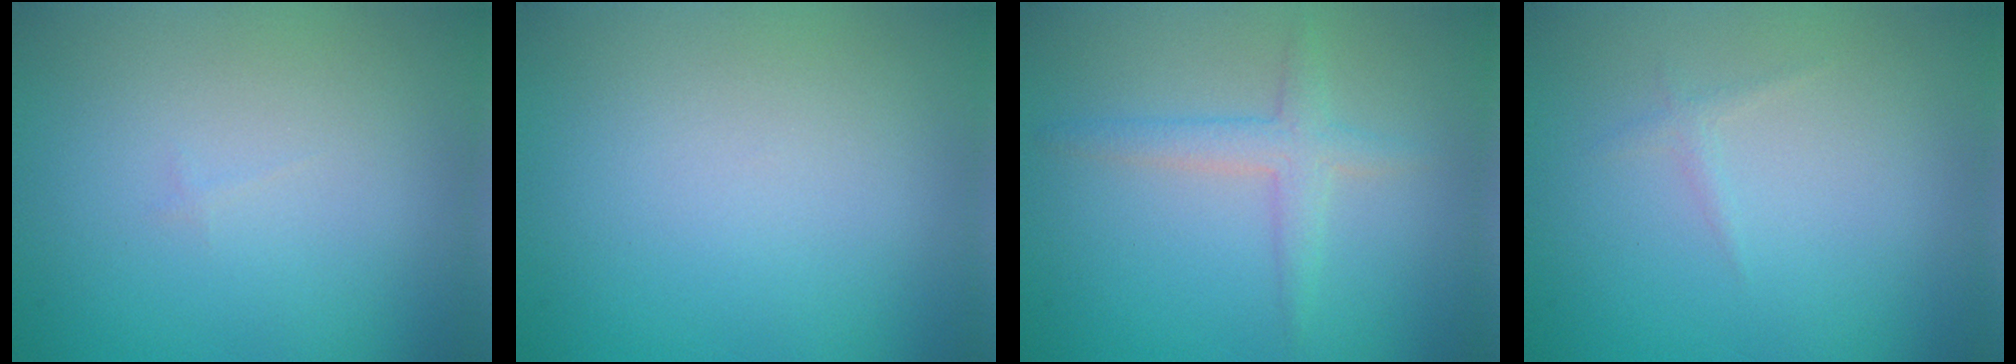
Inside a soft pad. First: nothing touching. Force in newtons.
{"total": 0.0}
{"total": 2.2, "press": 2.2, "slide": 0.0}
{"total": 0.6, "press": 0.6, "slide": 0.0}